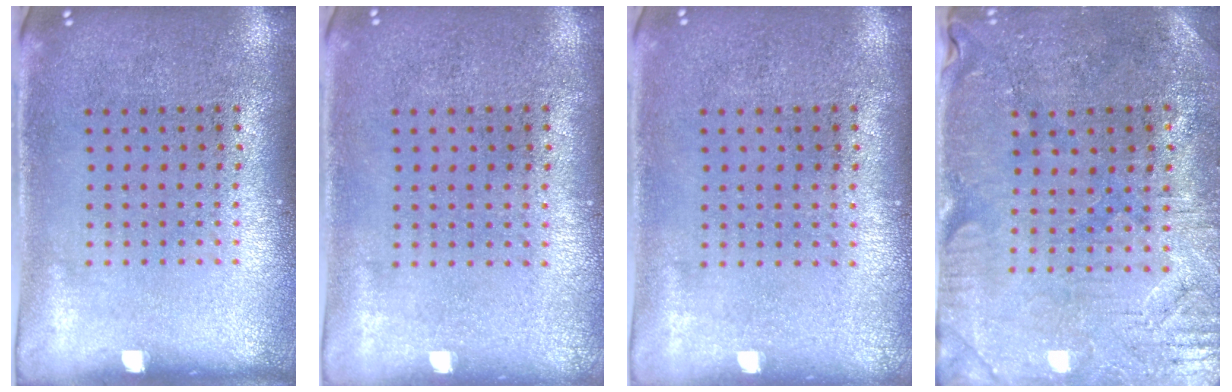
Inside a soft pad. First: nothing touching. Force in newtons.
{"total": 0.0}
{"total": 0.0}
{"total": 0.8, "press": 0.6, "slide": 0.5}